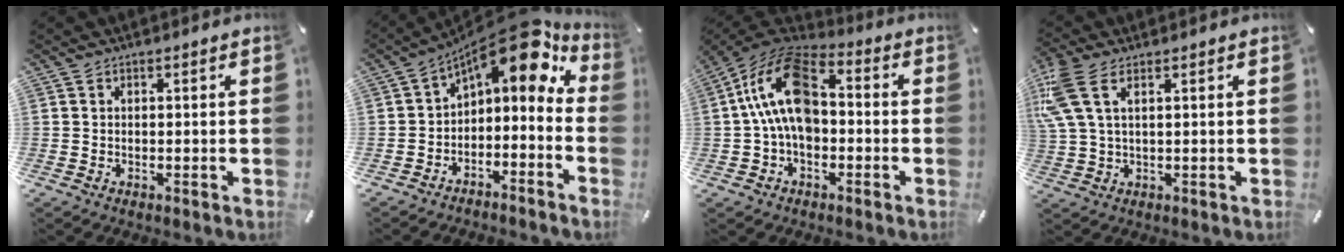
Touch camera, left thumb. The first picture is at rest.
{"total": 12.0, "force": [7.6, 5.3, 7.6], "torque": [-0.116, -0.057, 0.130]}
{"total": 16.7, "force": [1.3, 10.8, 12.7], "torque": [-0.271, 0.003, 0.018]}
{"total": 7.8, "force": [3.4, 3.8, 5.9], "torque": [-0.146, -0.002, 0.063]}